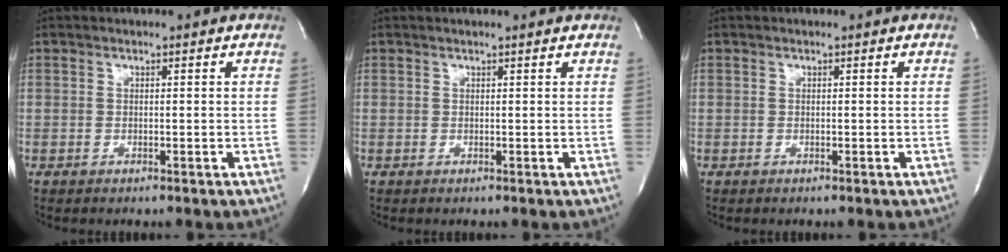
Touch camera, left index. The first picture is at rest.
{"total": 1.3, "force": [1.1, -0.2, 0.6], "torque": [-0.015, 0.008, 0.017]}
{"total": 0.0}